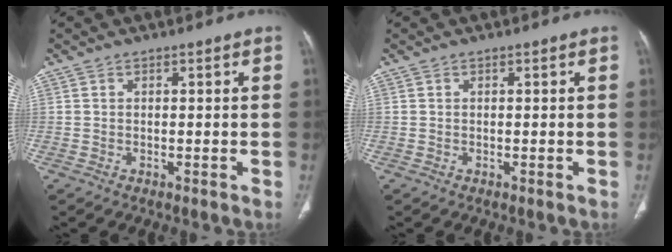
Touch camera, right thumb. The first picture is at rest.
{"total": 0.0}